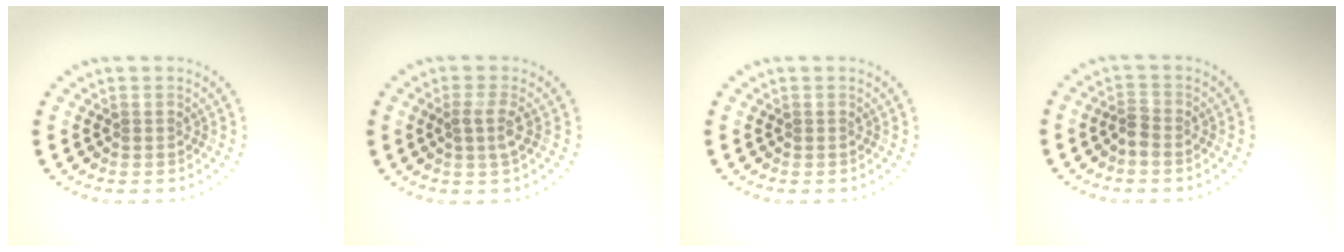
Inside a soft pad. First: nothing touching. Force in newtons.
{"total": 1.7, "press": 1.3, "slide": 1.0}
{"total": 0.0}
{"total": 1.3, "press": 1.1, "slide": 0.7}